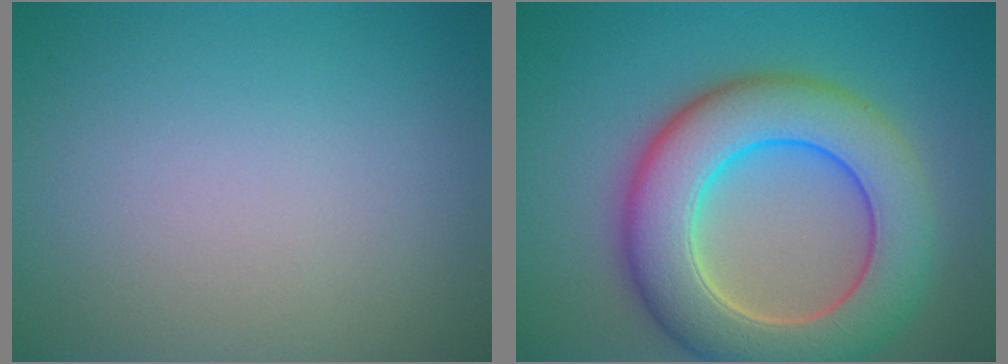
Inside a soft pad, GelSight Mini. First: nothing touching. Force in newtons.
{"total": 10.2, "press": 10.2, "slide": 0.7}